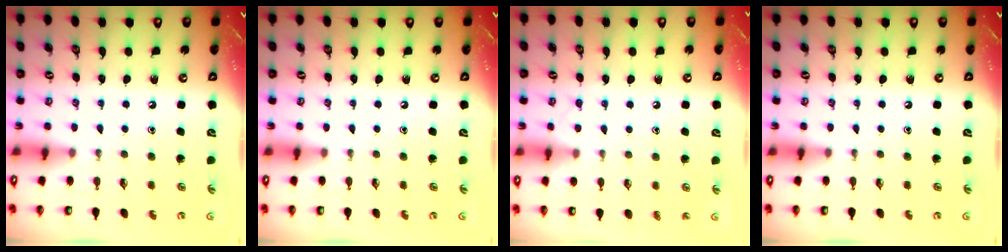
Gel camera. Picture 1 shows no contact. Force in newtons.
{"total": 0.0}
{"total": 5.8, "press": 5.8, "slide": 0.6}
{"total": 0.0}